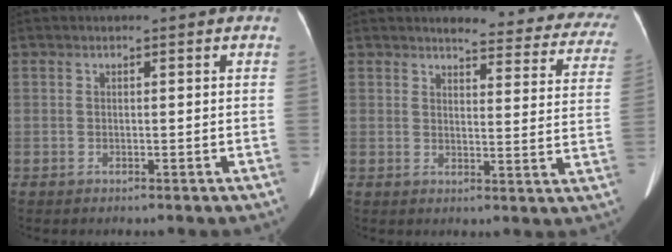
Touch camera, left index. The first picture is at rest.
{"total": 16.1, "force": [14.9, 3.5, 5.0], "torque": [-0.022, -0.055, 0.138]}